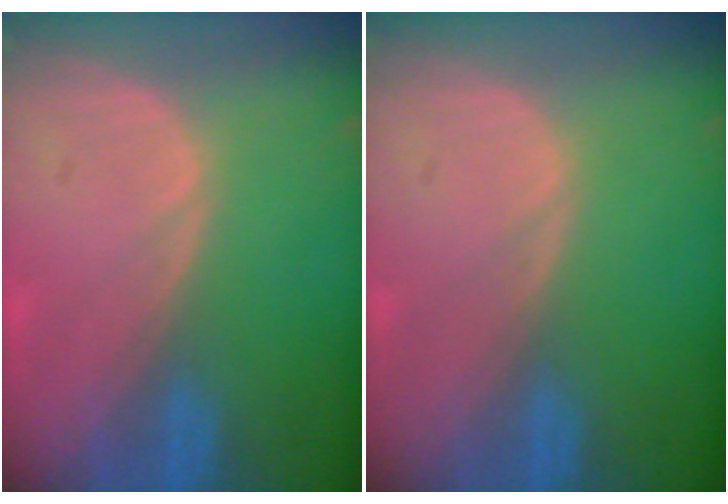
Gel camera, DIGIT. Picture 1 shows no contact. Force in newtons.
{"total": 0.0}